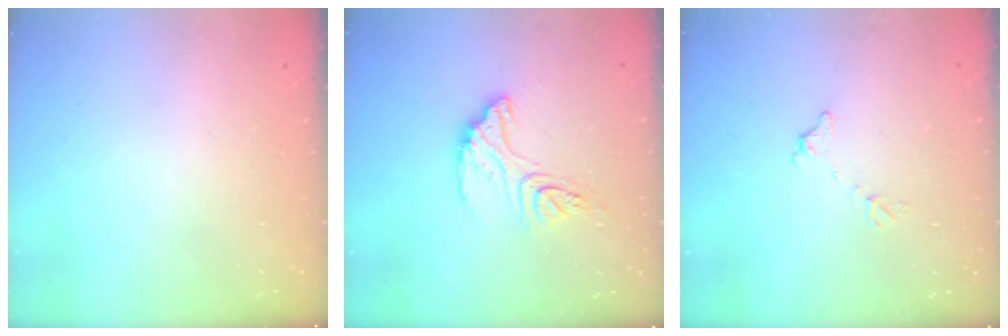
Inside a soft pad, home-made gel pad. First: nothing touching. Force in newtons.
{"total": 13.3, "press": 13.3, "slide": 1.2}
{"total": 6.2, "press": 6.2, "slide": 0.3}